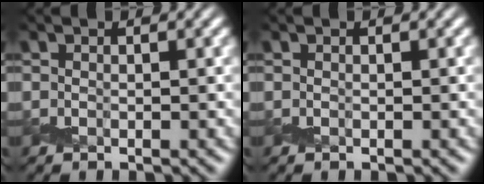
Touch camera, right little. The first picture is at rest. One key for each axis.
{"total": 0.0}